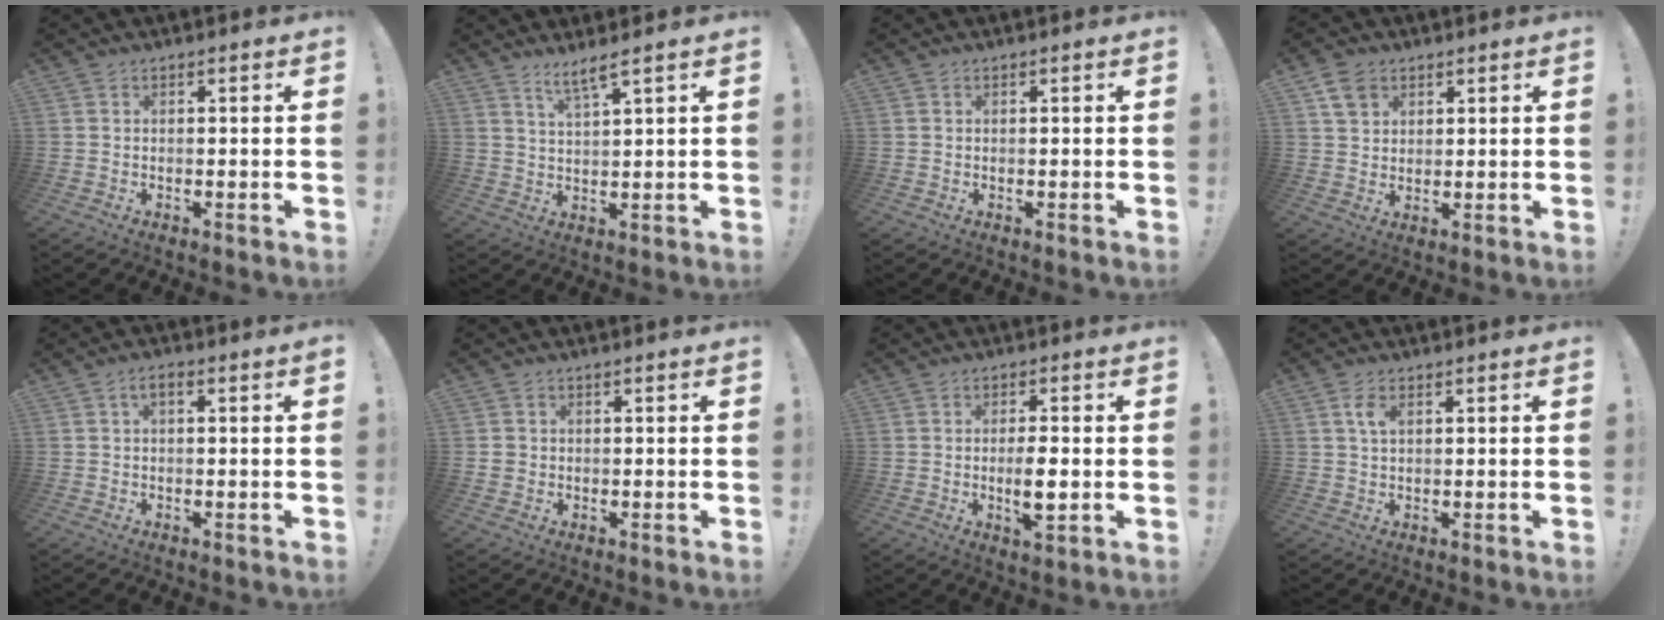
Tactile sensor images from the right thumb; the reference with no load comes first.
{"total": 4.7, "force": [3.6, -0.2, 2.9], "torque": [-0.049, -0.020, 0.059]}
{"total": 0.0}
{"total": 6.4, "force": [3.8, 4.5, 2.5], "torque": [-0.031, -0.011, 0.070]}
{"total": 1.9, "force": [-0.2, 0.2, 1.9], "torque": [-0.036, 0.005, -0.005]}
{"total": 1.9, "force": [0.3, 1.8, 0.5], "torque": [0.000, 0.000, 0.005]}
{"total": 5.9, "force": [-0.7, 2.2, 5.4], "torque": [-0.089, -0.006, -0.014]}
{"total": 3.5, "force": [1.3, 1.6, 2.8], "torque": [-0.052, 0.002, 0.022]}